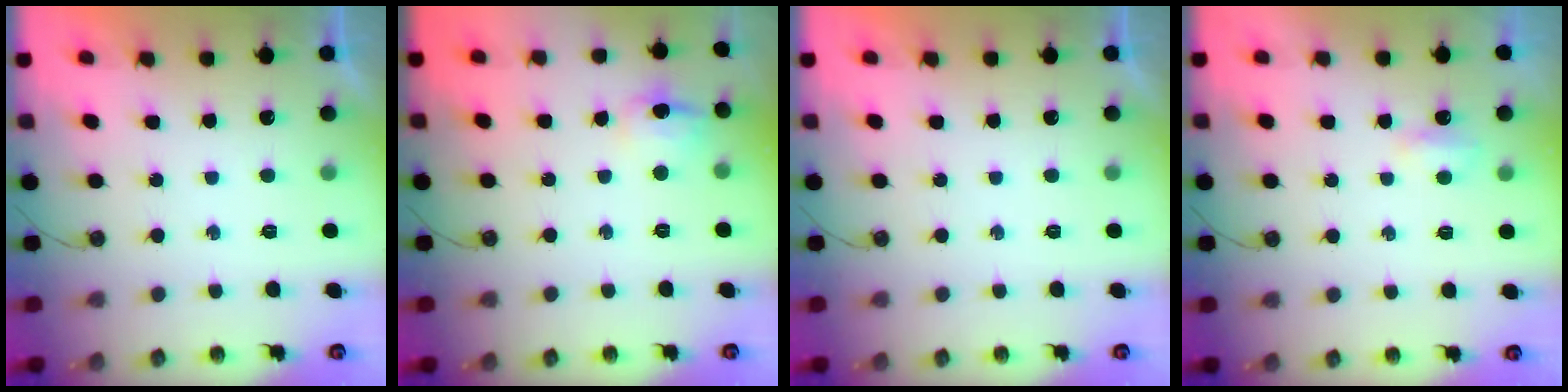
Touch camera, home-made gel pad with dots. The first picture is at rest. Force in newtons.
{"total": 8.6, "press": 8.5, "slide": 0.8}
{"total": 0.0}
{"total": 2.9, "press": 2.8, "slide": 0.6}